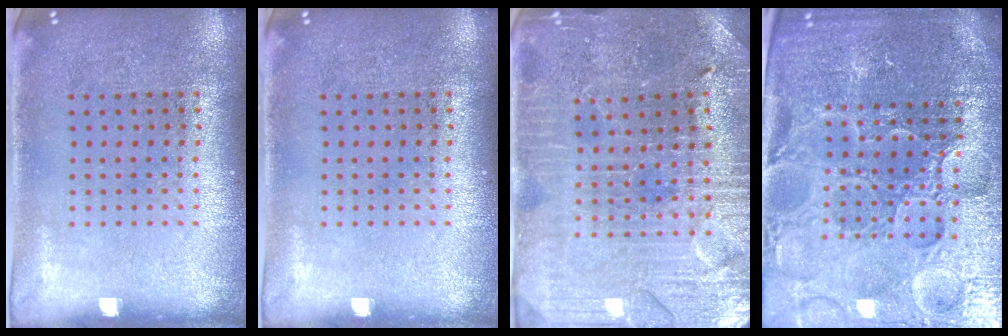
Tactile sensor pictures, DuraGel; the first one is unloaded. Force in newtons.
{"total": 0.0}
{"total": 3.3, "press": 3.3, "slide": 0.5}
{"total": 5.8, "press": 5.3, "slide": 2.2}